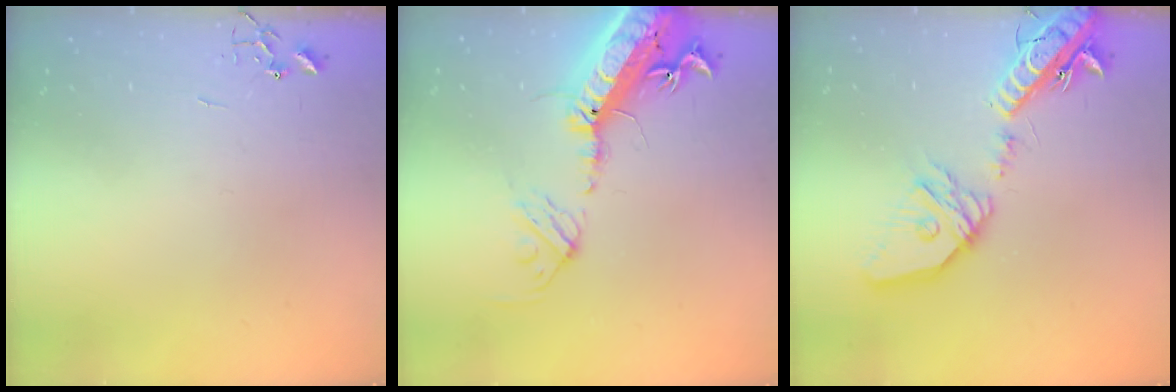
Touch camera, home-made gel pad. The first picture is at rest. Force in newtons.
{"total": 23.3, "press": 22.7, "slide": 5.2}
{"total": 23.6, "press": 23.3, "slide": 3.8}